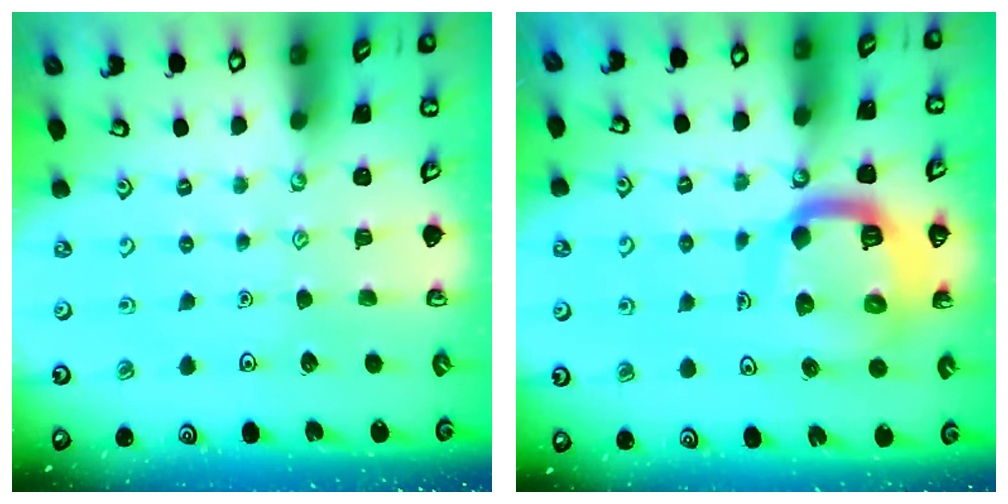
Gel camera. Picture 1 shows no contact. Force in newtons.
{"total": 15.1, "press": 15.0, "slide": 1.8}